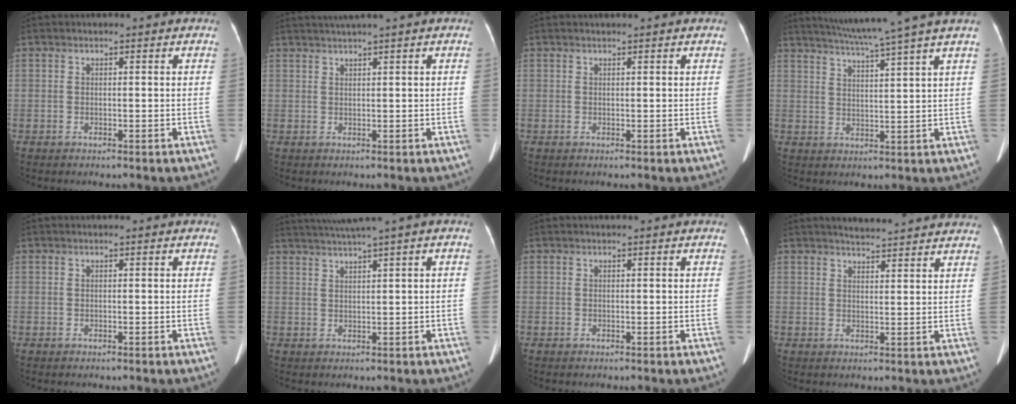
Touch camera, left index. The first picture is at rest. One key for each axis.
{"total": 3.1, "fx": 2.3, "fy": -1.0, "fz": 1.7, "tx": -0.031, "ty": 0.015, "tz": 0.048}
{"total": 0.7, "fx": 0.6, "fy": -0.1, "fz": 0.3, "tx": -0.005, "ty": 0.009, "tz": 0.016}
{"total": 10.9, "fx": 9.0, "fy": -2.4, "fz": 5.7, "tx": -0.096, "ty": -0.003, "tz": 0.130}
{"total": 0.0}
{"total": 5.3, "fx": 3.7, "fy": -1.2, "fz": 3.6, "tx": -0.067, "ty": 0.022, "tz": 0.071}
{"total": 0.0}
{"total": 8.7, "fx": 8.3, "fy": 0.7, "fz": 2.6, "tx": -0.037, "ty": 0.014, "tz": 0.094}